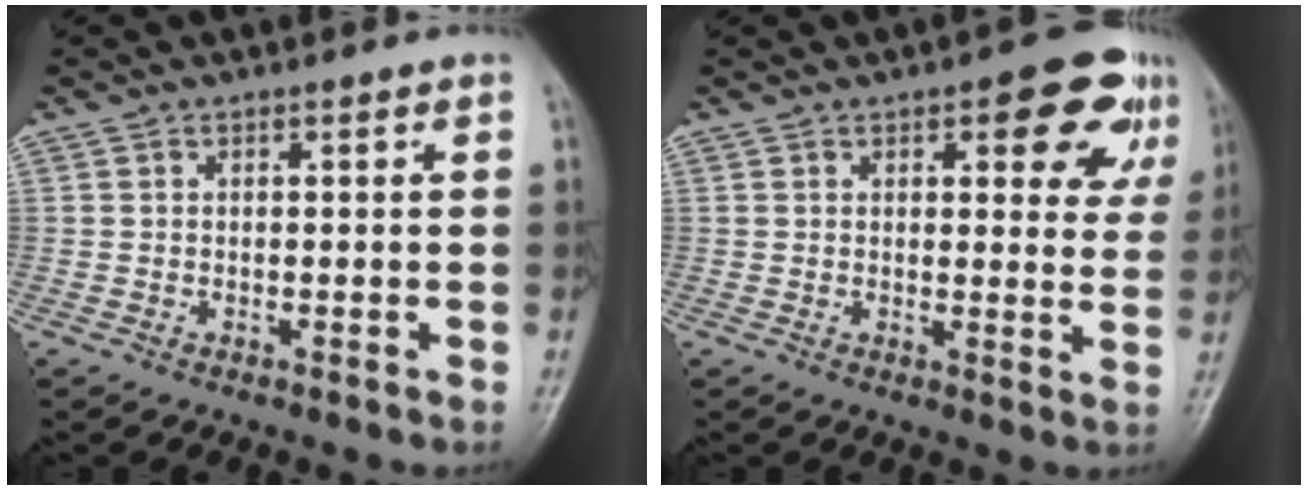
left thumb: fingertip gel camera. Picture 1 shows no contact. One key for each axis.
{"total": 11.7, "fx": 5.8, "fy": 4.7, "fz": 9.0, "tx": -0.062, "ty": -0.018, "tz": 0.063}